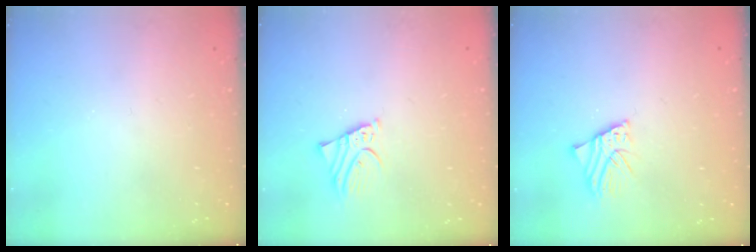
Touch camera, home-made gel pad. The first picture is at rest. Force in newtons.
{"total": 2.2, "press": 2.2, "slide": 0.1}
{"total": 3.8, "press": 3.7, "slide": 0.5}